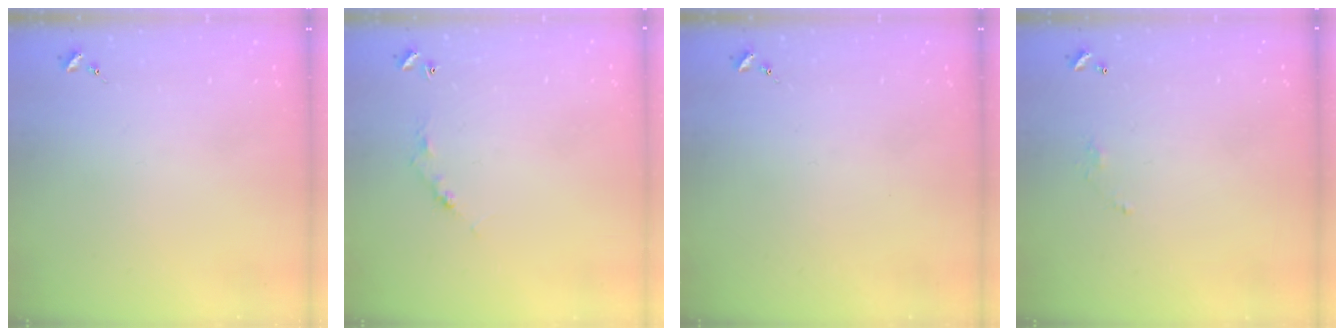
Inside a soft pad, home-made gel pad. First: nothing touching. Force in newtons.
{"total": 4.1, "press": 4.1, "slide": 0.3}
{"total": 0.0}
{"total": 3.9, "press": 3.9, "slide": 0.1}